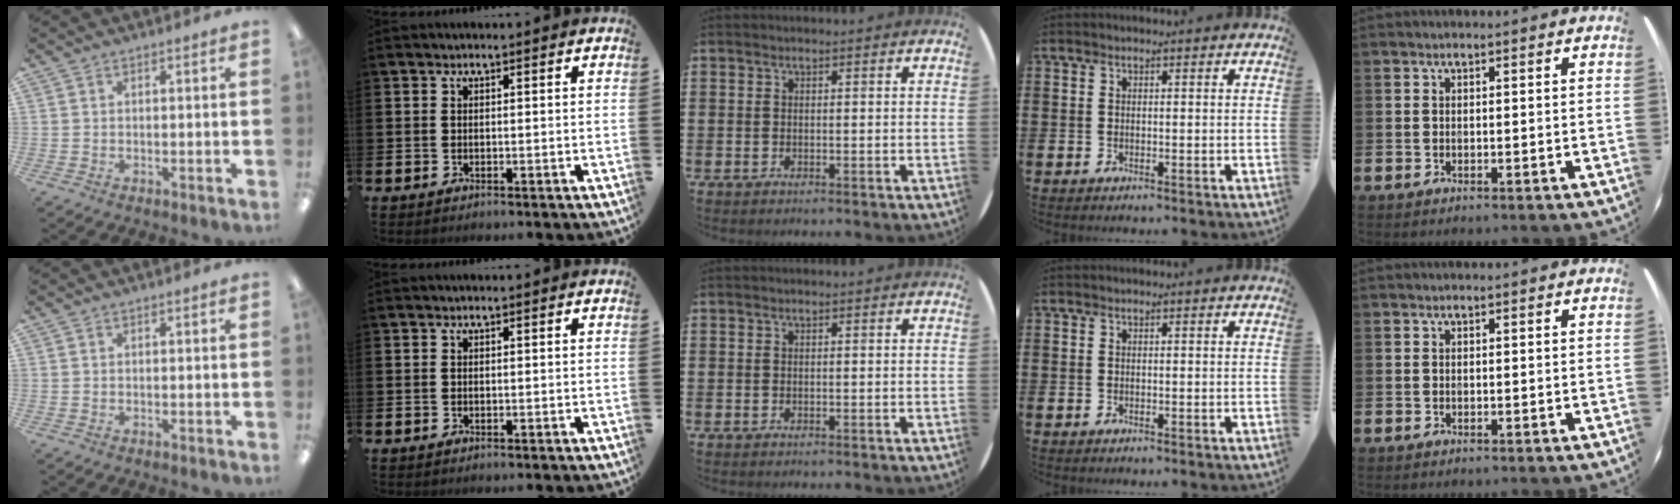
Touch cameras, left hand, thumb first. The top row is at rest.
{}